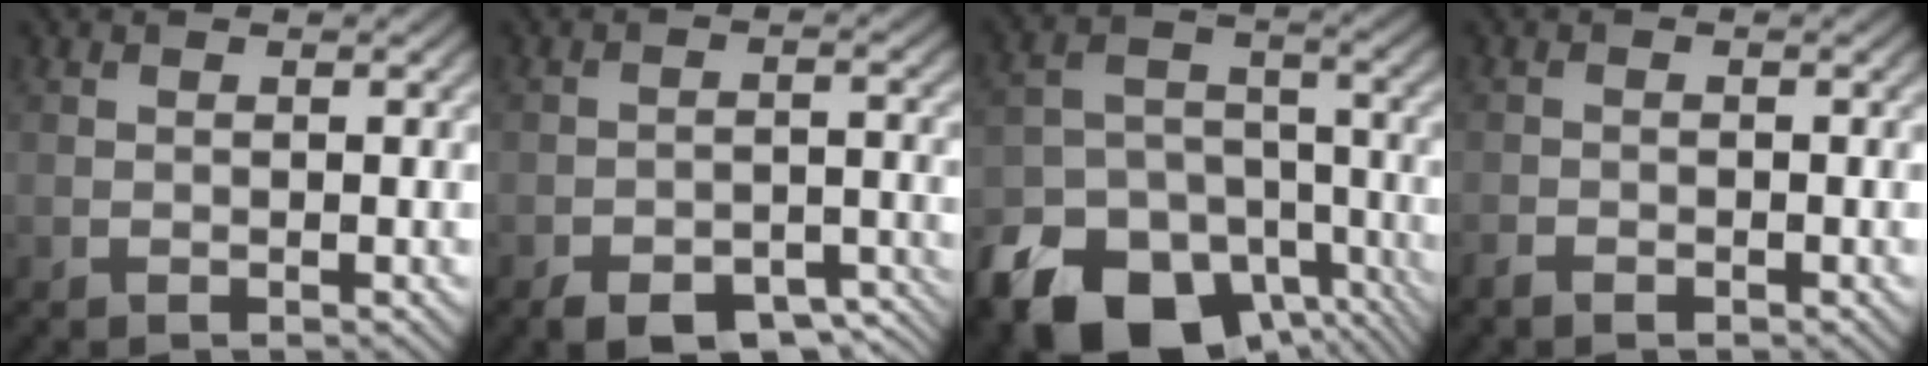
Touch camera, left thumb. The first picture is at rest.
{"total": 7.5, "force": [-5.5, 3.2, 3.8], "torque": [-0.053, -0.001, -0.082]}
{"total": 18.8, "force": [-11.7, 12.1, 8.5], "torque": [-0.199, -0.061, -0.164]}
{"total": 1.2, "force": [-1.0, 0.5, 0.4], "torque": [-0.009, -0.004, -0.022]}